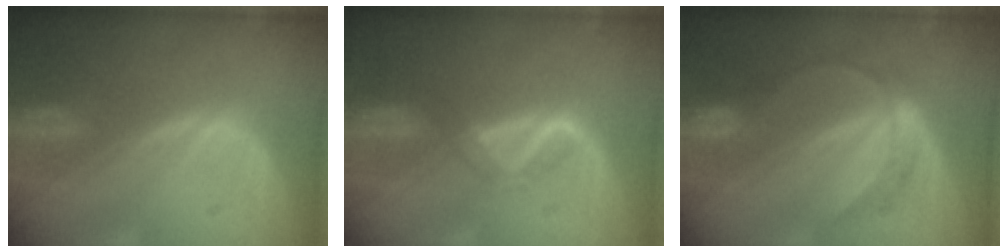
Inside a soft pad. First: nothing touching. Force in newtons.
{"total": 2.4, "press": 2.4, "slide": 0.7}
{"total": 5.3, "press": 5.3, "slide": 0.1}